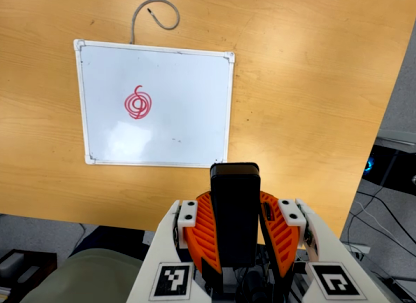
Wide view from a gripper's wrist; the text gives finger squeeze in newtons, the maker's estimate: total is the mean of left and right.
{"total": 11.6, "left": 9.3, "right": 13.9}